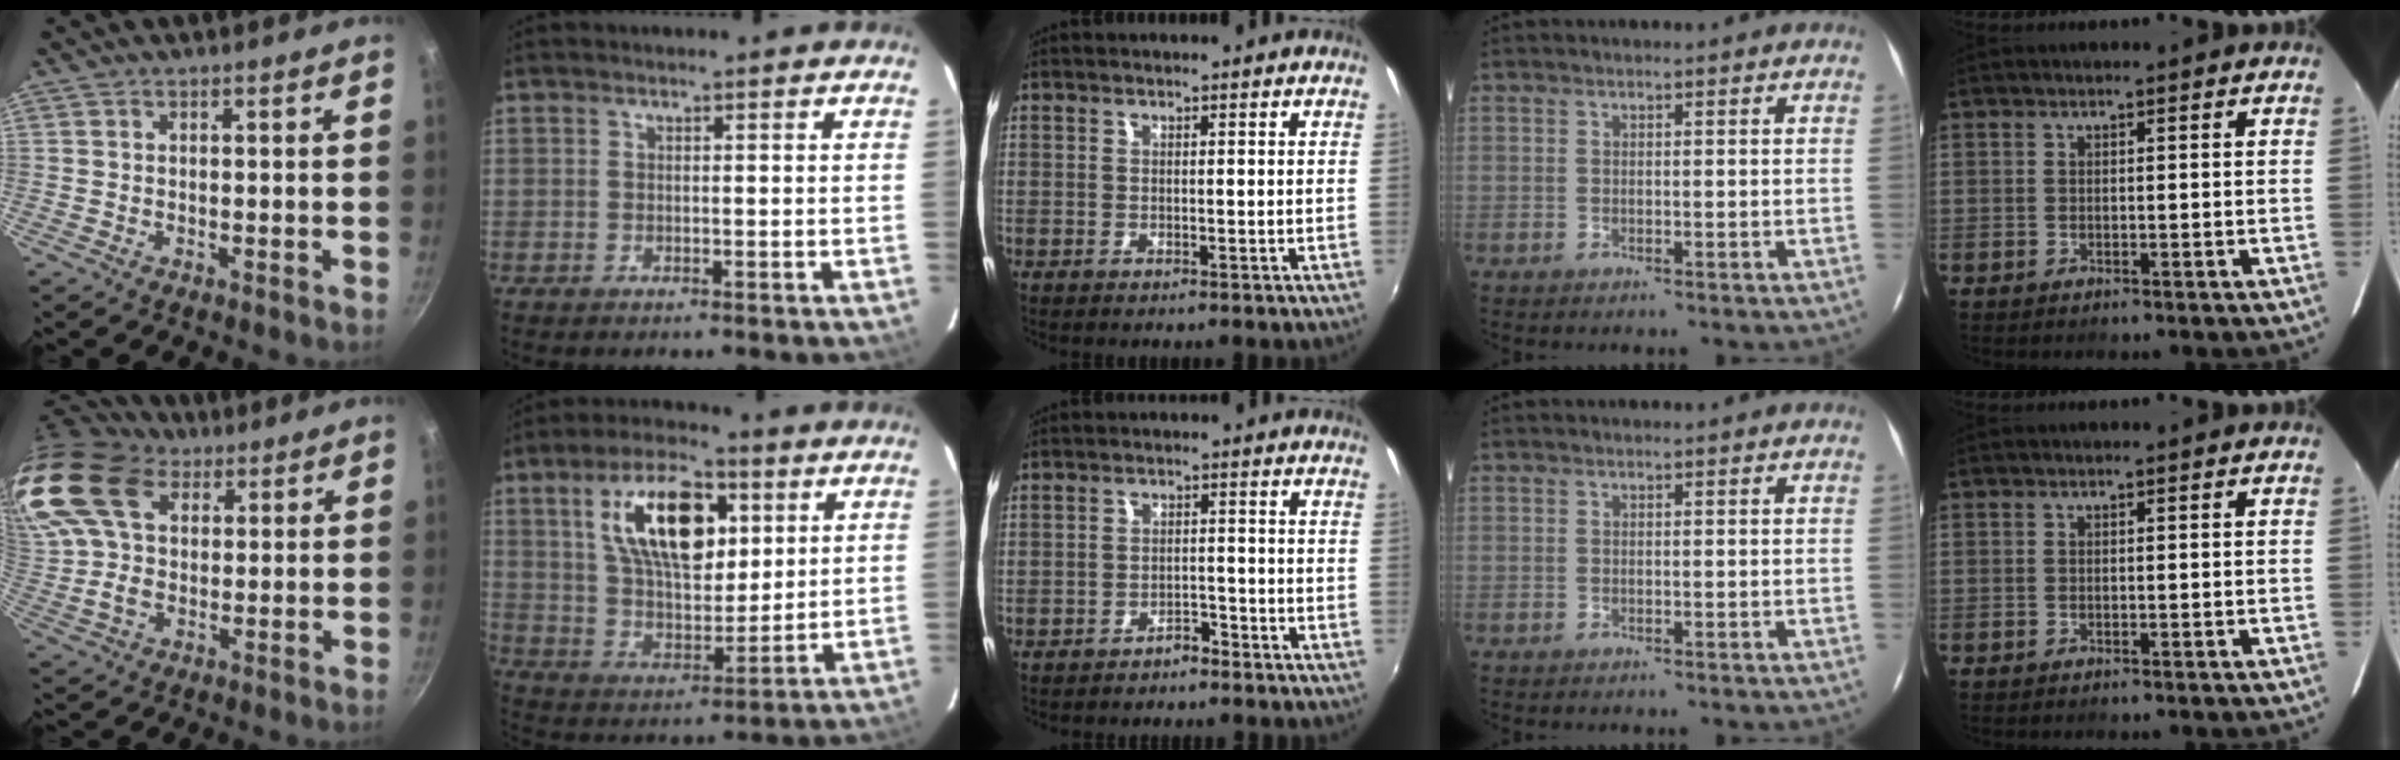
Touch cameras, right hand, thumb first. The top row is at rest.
{"thumb": {"total": 21.6, "force": [10.3, 13.9, 12.9], "torque": [-0.270, 0.011, 0.191]}, "index": {"total": 16.6, "force": [6.2, 8.3, 13.0], "torque": [-0.221, 0.016, 0.115]}, "middle": {"total": 3.1, "force": [-2.6, 1.6, 0.3], "torque": [-0.010, 0.015, -0.029]}}